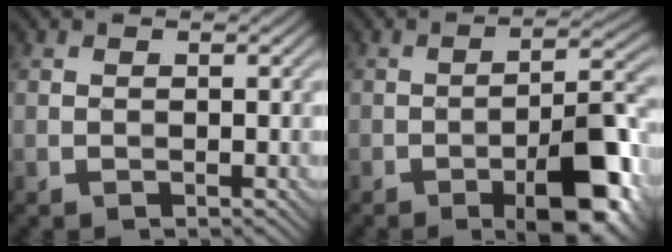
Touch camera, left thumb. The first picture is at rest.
{"total": 10.5, "force": [-5.3, 3.0, 8.6], "torque": [-0.122, 0.011, -0.085]}